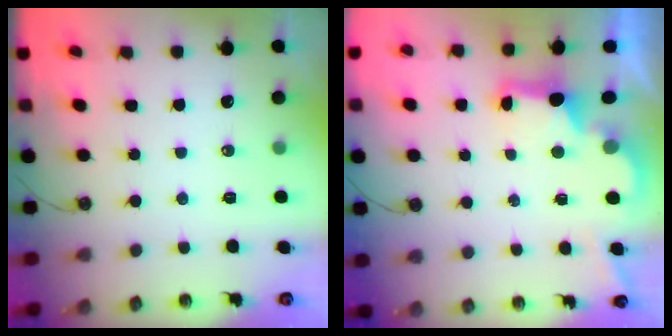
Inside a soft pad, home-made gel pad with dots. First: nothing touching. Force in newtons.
{"total": 2.9, "press": 2.8, "slide": 0.9}